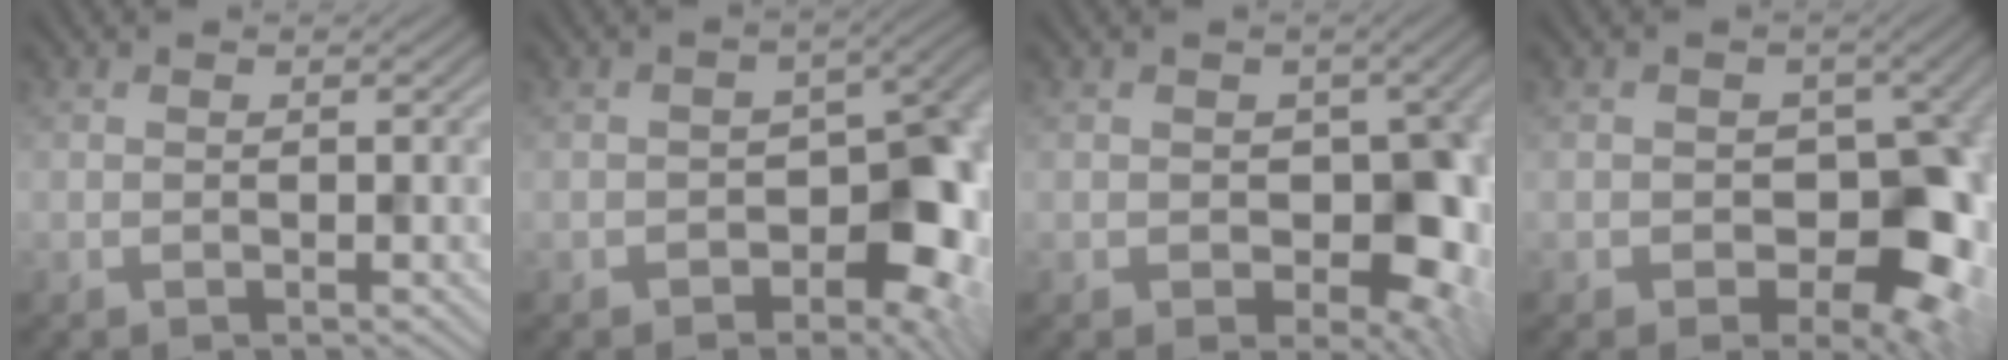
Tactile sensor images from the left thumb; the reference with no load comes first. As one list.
[{"total": 9.5, "force": [-2.8, 6.1, 6.8], "torque": [-0.067, -0.011, -0.041]}, {"total": 8.3, "force": [-0.7, 5.8, 5.9], "torque": [-0.074, -0.019, -0.006]}, {"total": 9.5, "force": [-1.6, 6.8, 6.4], "torque": [-0.074, -0.020, -0.031]}]